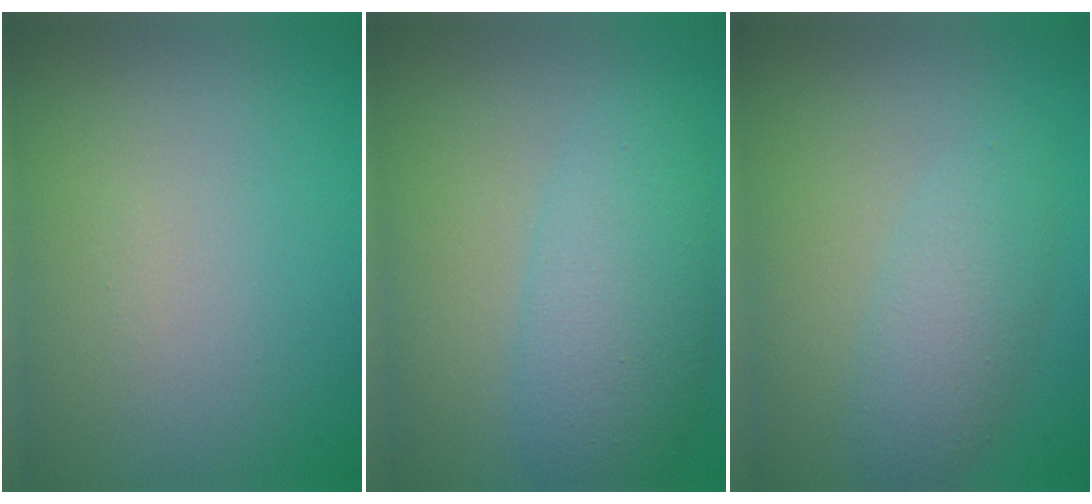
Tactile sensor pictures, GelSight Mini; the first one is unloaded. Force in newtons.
{"total": 5.1, "press": 5.1, "slide": 0.2}
{"total": 2.9, "press": 2.8, "slide": 0.2}